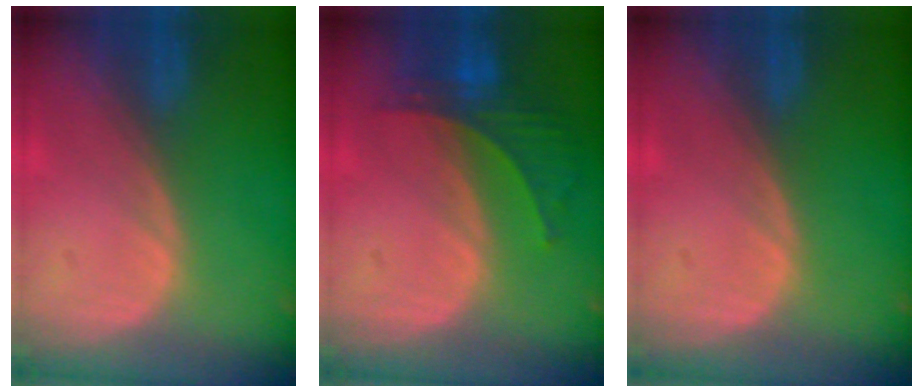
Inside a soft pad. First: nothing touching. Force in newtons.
{"total": 5.6, "press": 5.6, "slide": 0.9}
{"total": 0.0}